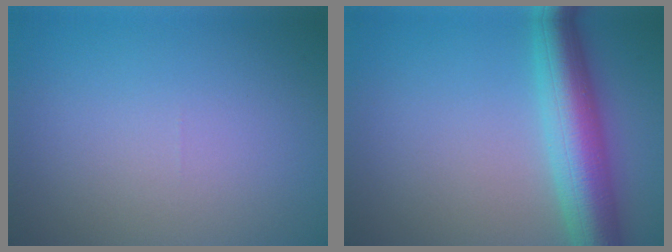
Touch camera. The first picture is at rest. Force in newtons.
{"total": 7.3, "press": 7.3, "slide": 0.2}